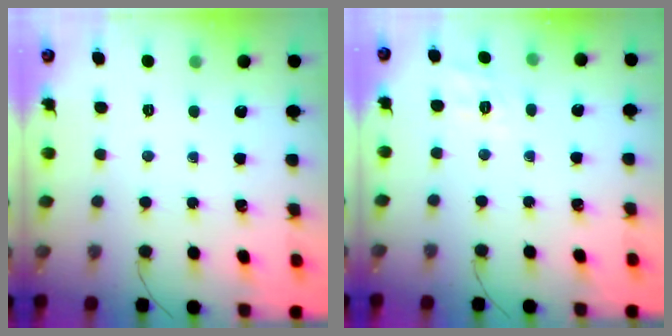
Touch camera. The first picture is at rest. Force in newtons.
{"total": 2.0, "press": 0.4, "slide": 2.0}